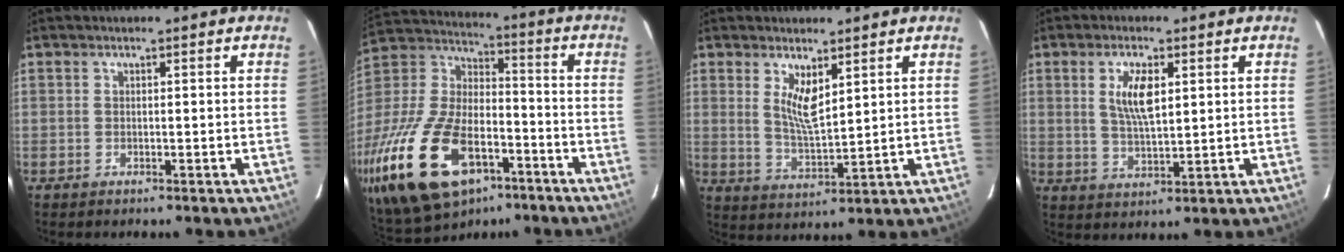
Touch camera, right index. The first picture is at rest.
{"total": 32.1, "force": [-16.9, 16.8, 21.5], "torque": [-0.468, -0.027, -0.278]}
{"total": 6.2, "force": [2.9, 1.9, 5.1], "torque": [-0.093, -0.013, 0.060]}
{"total": 6.8, "force": [2.1, 2.6, 6.0], "torque": [-0.110, 0.000, 0.043]}